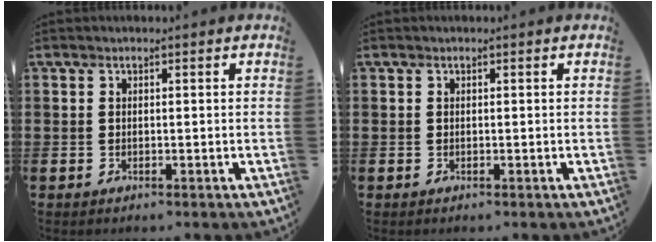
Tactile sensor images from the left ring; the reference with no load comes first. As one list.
[{"total": 0.0}]